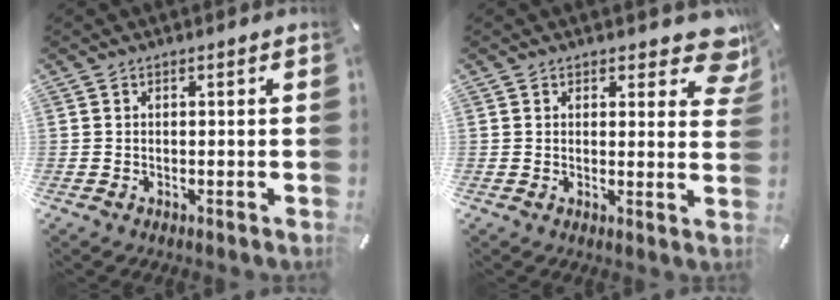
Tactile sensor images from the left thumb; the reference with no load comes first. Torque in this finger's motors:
{"motor_torque": [0.52, -0.34, 0.15, 0.05, 0.00]}